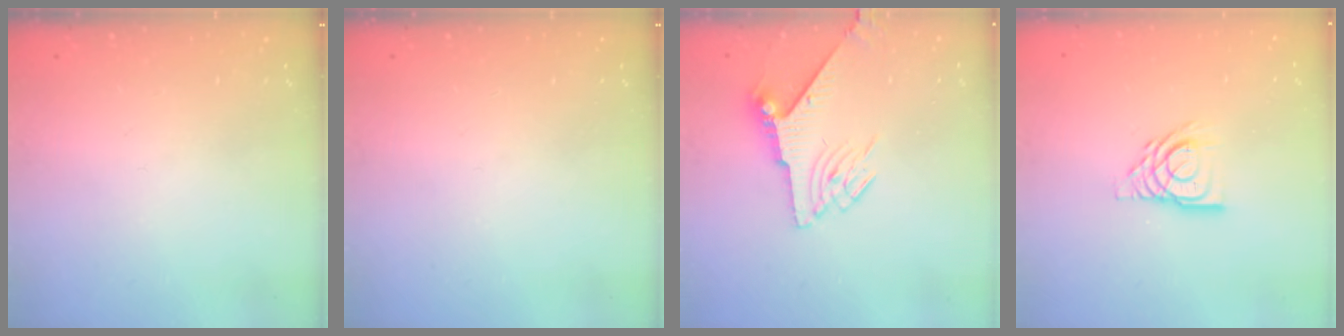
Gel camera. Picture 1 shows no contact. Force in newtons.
{"total": 0.0}
{"total": 7.0, "press": 6.9, "slide": 1.1}
{"total": 11.3, "press": 11.3, "slide": 1.3}